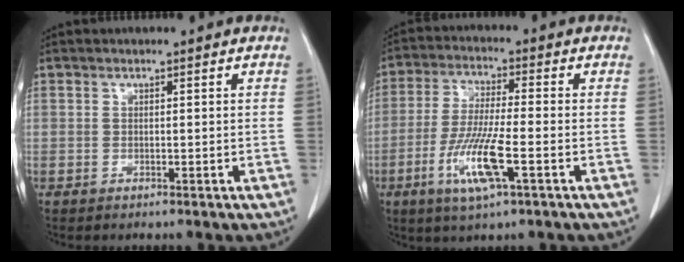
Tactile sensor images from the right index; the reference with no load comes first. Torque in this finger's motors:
{"motor_torque": [1.38, -0.76, 0.75, 0.21]}